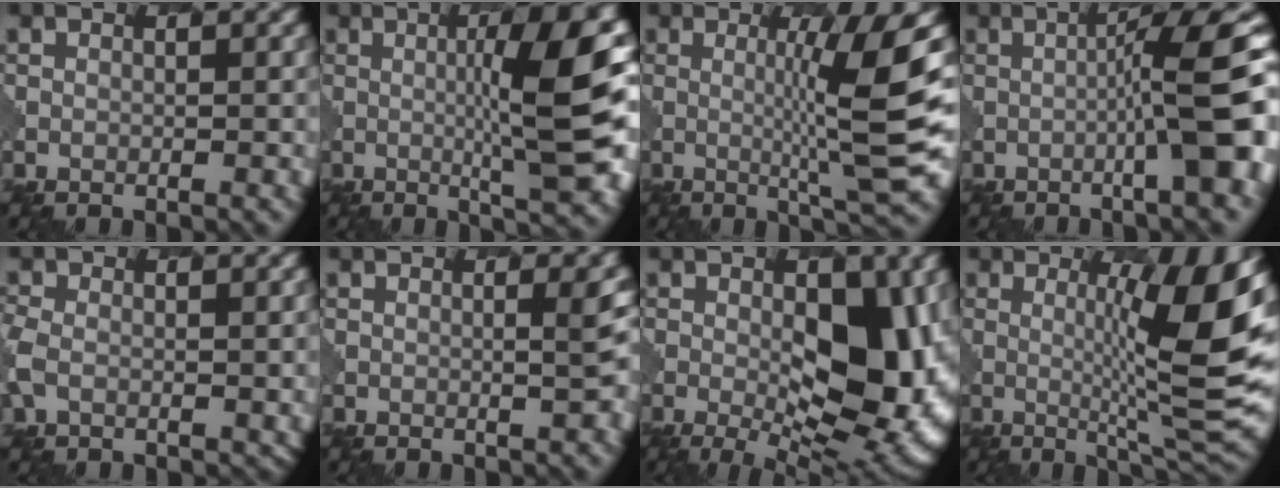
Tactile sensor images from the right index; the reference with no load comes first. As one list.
[{"total": 10.6, "force": [0.4, 2.2, 10.4], "torque": [-0.129, -0.001, 0.009]}, {"total": 7.7, "force": [0.5, 0.7, 7.6], "torque": [-0.117, -0.006, 0.014]}, {"total": 10.6, "force": [-0.7, 1.8, 10.4], "torque": [-0.118, 0.016, -0.015]}, {"total": 4.2, "force": [-0.6, 3.2, 2.6], "torque": [-0.063, -0.003, -0.017]}, {"total": 3.0, "force": [0.3, 0.8, 2.9], "torque": [-0.028, 0.003, 0.004]}, {"total": 11.2, "force": [-0.1, 5.0, 9.9], "torque": [-0.125, -0.005, -0.005]}, {"total": 11.1, "force": [1.0, 2.0, 10.9], "torque": [-0.140, -0.006, 0.022]}]